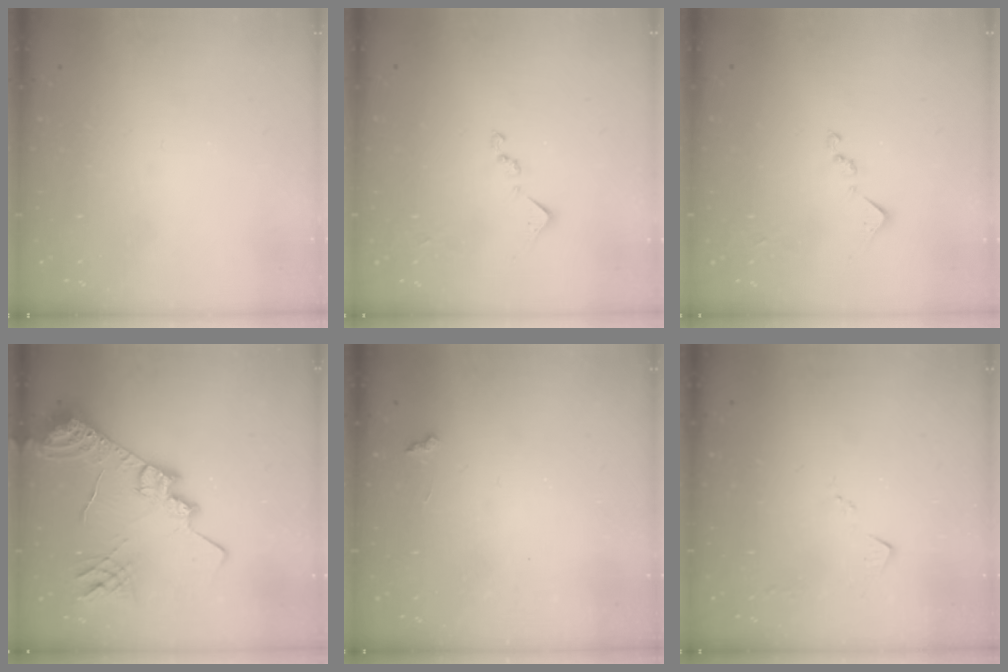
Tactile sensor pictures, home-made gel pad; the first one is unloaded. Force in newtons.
{"total": 9.2, "press": 9.2, "slide": 0.4}
{"total": 9.2, "press": 9.2, "slide": 0.4}
{"total": 19.2, "press": 19.1, "slide": 1.6}
{"total": 2.3, "press": 2.3, "slide": 0.5}
{"total": 4.0, "press": 4.0, "slide": 0.4}